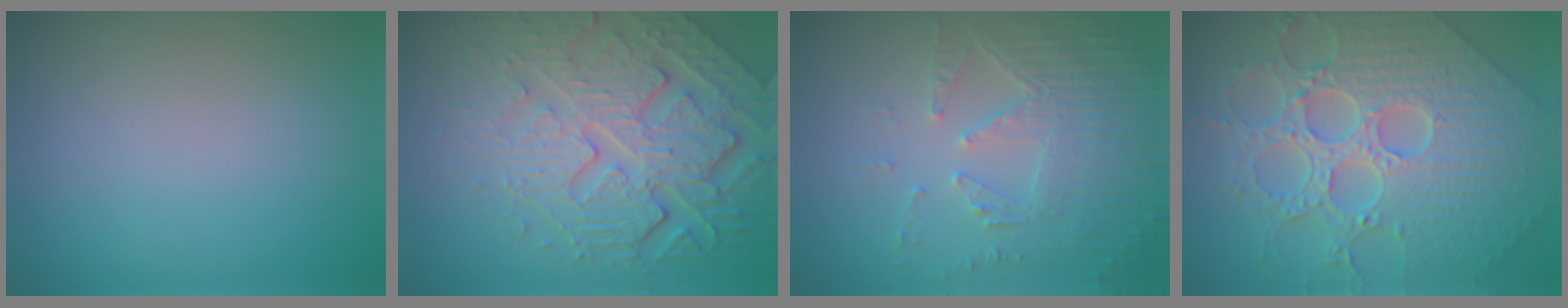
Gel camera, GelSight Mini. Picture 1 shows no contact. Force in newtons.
{"total": 8.5, "press": 5.9, "slide": 6.2}
{"total": 5.8, "press": 3.7, "slide": 4.4}
{"total": 9.4, "press": 7.1, "slide": 6.1}